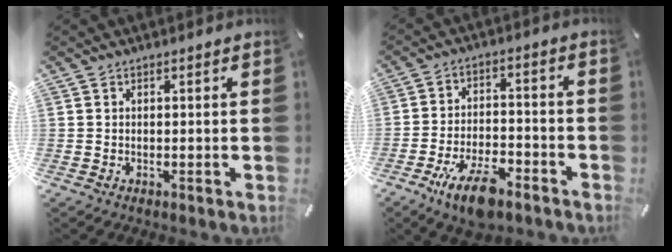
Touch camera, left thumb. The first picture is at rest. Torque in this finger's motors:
{"motor_torque": [-0.85, 1.89, 1.46, 0.83, 0.07]}